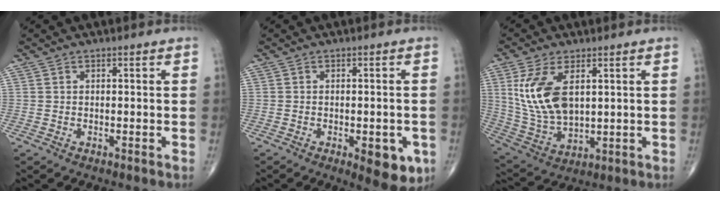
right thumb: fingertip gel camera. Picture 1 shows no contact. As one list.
[{"total": 7.8, "force": [-2.9, 3.2, 6.6], "torque": [-0.062, -0.001, -0.029]}, {"total": 13.3, "force": [3.8, 7.1, 10.6], "torque": [-0.216, -0.015, 0.088]}]